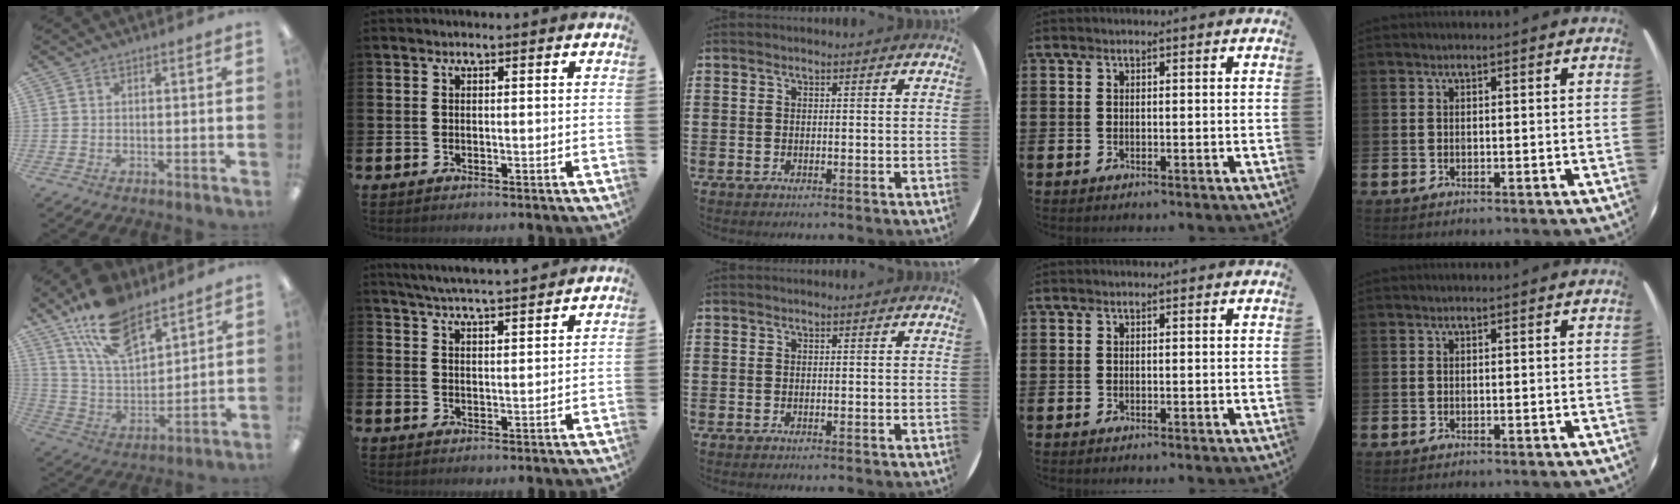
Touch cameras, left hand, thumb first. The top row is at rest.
{"thumb": {"total": 16.9, "force": [12.0, 7.7, 9.2], "torque": [-0.178, -0.051, 0.218]}, "index": {"total": 5.1, "force": [5.1, -0.1, 0.9], "torque": [-0.038, -0.025, 0.091]}}